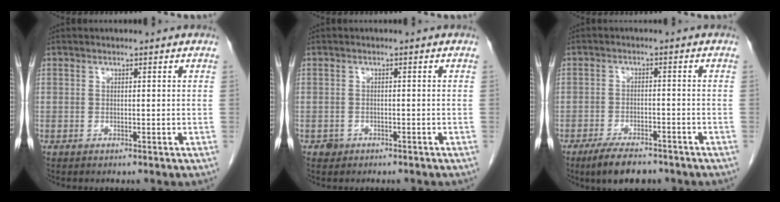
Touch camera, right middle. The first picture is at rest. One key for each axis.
{"total": 1.2, "fx": -0.9, "fy": 0.9, "fz": 0.1, "tx": -0.005, "ty": 0.003, "tz": -0.012}
{"total": 6.9, "fx": -5.3, "fy": 2.3, "fz": 3.7, "tx": -0.065, "ty": -0.007, "tz": -0.087}